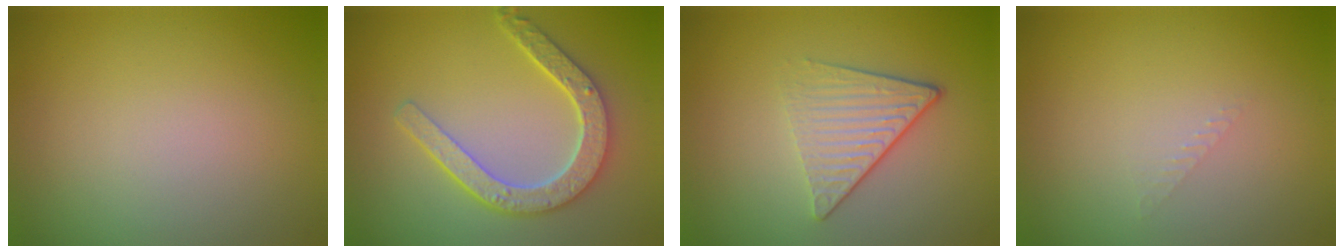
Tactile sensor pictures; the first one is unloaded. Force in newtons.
{"total": 4.8, "press": 3.8, "slide": 2.9}
{"total": 4.1, "press": 2.9, "slide": 2.8}
{"total": 0.8, "press": 0.7, "slide": 0.2}